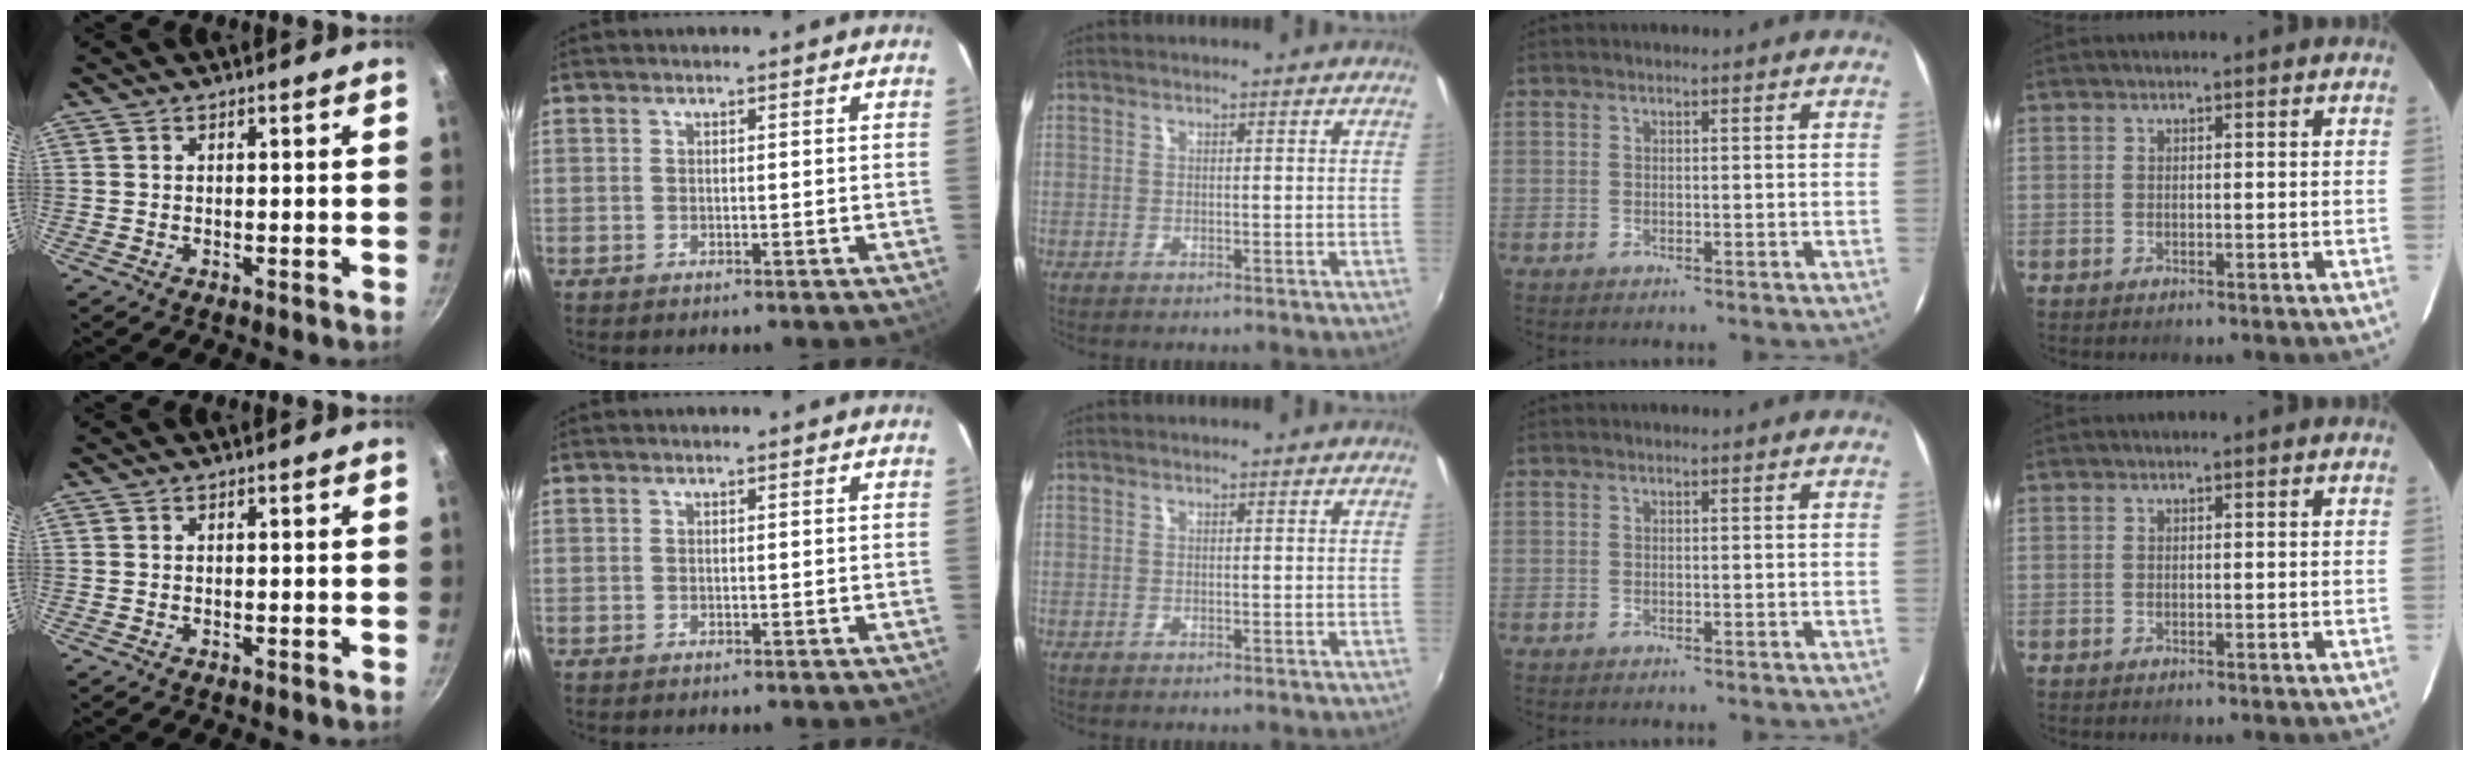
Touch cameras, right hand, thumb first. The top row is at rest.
{}